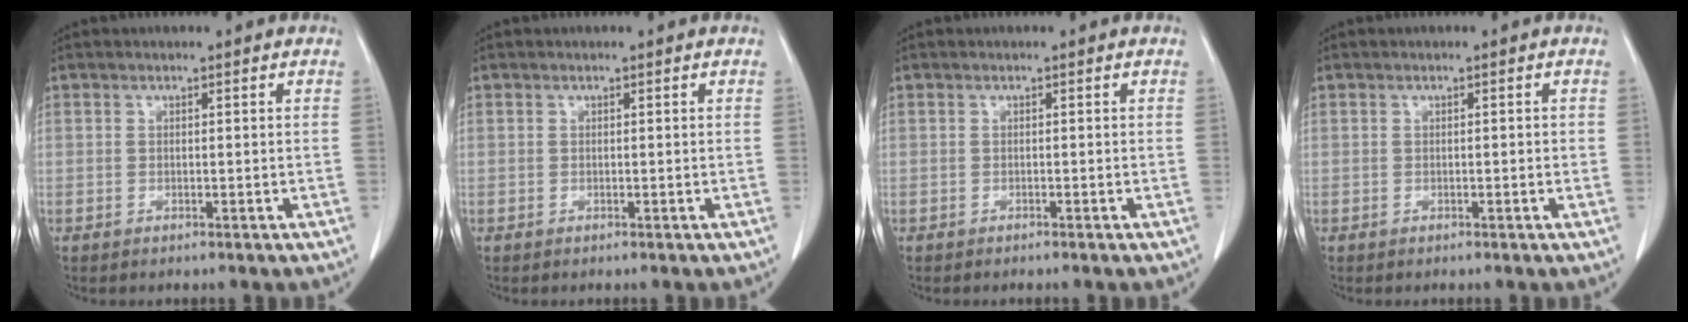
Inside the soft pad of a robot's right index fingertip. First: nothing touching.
{"total": 0.0}
{"total": 0.5, "force": [-0.4, 0.0, 0.3], "torque": [-0.004, -0.001, -0.005]}
{"total": 0.7, "force": [-0.1, 0.1, 0.7], "torque": [-0.010, 0.001, 0.002]}